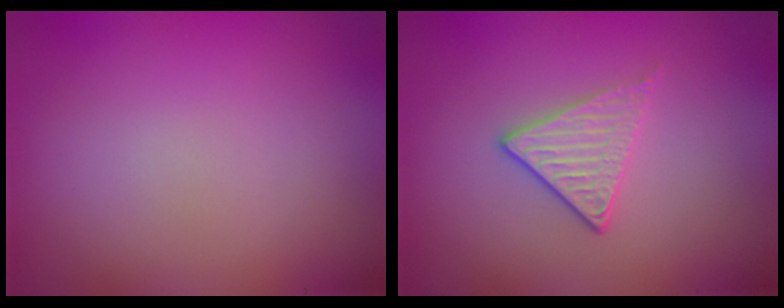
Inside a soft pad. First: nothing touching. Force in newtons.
{"total": 2.0, "press": 1.7, "slide": 1.0}